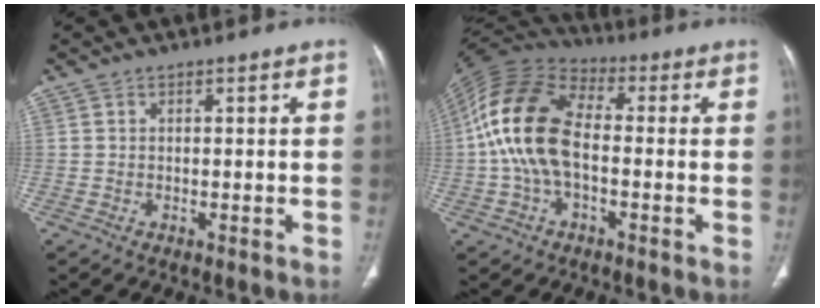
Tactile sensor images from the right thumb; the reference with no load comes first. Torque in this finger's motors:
{"motor_torque": [-0.66, 1.89, 1.99, 0.17, 0.69]}